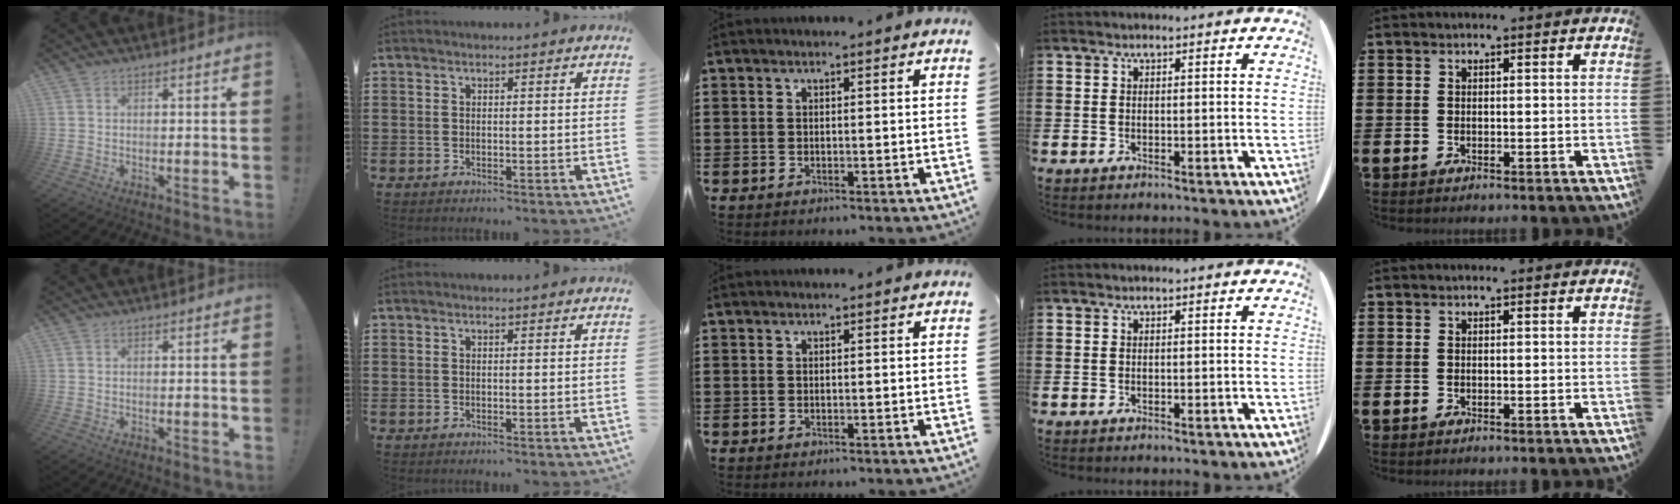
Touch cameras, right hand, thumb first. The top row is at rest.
{}